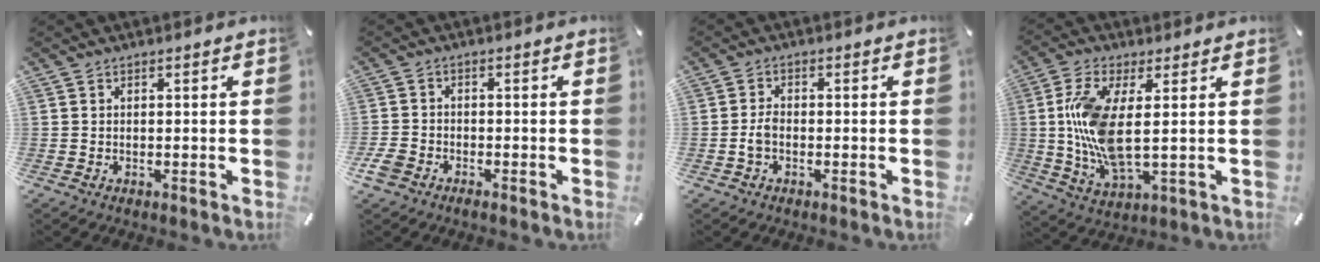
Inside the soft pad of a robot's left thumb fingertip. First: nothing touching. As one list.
[{"total": 3.2, "force": [-2.2, 1.8, 1.4], "torque": [-0.044, 0.004, -0.046]}, {"total": 2.7, "force": [-1.0, 1.6, 2.0], "torque": [-0.043, 0.003, -0.019]}, {"total": 12.9, "force": [1.4, 4.6, 12.0], "torque": [-0.260, -0.019, 0.023]}]